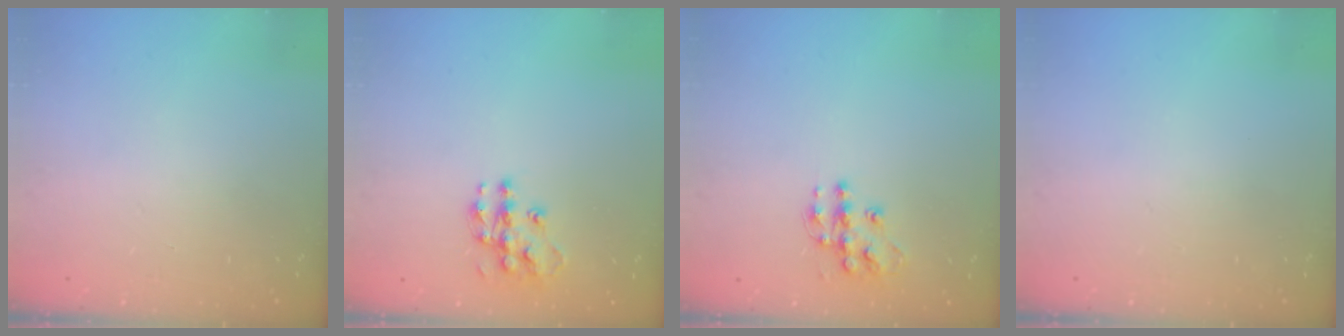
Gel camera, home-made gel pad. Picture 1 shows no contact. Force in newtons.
{"total": 11.3, "press": 11.3, "slide": 0.7}
{"total": 10.8, "press": 10.8, "slide": 0.6}
{"total": 0.0}